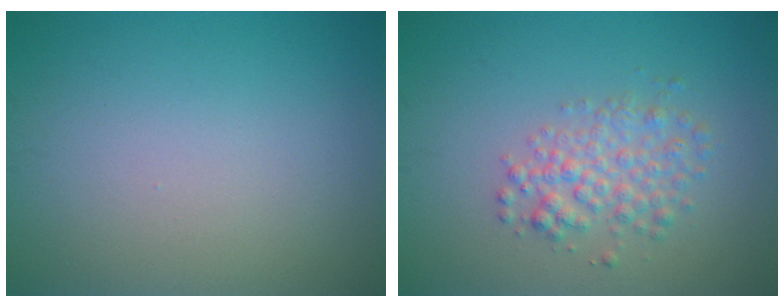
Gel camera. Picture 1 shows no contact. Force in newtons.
{"total": 3.1, "press": 3.1, "slide": 0.1}